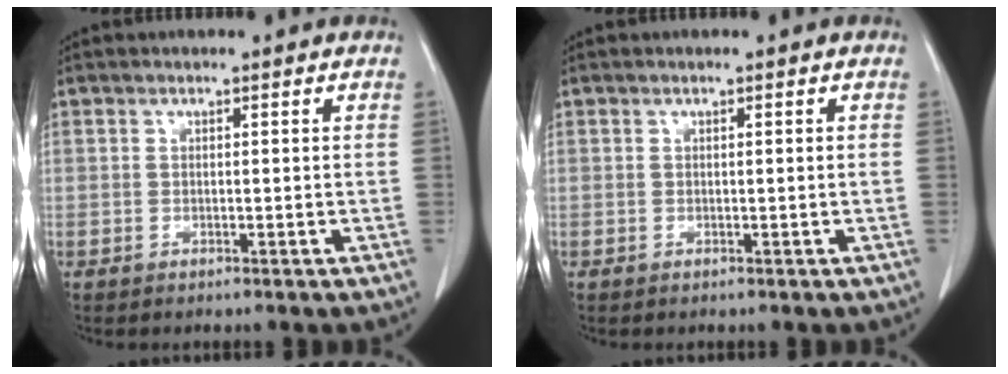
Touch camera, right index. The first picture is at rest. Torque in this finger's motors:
{"motor_torque": [0.05, 0.16, 0.06, 0.01]}